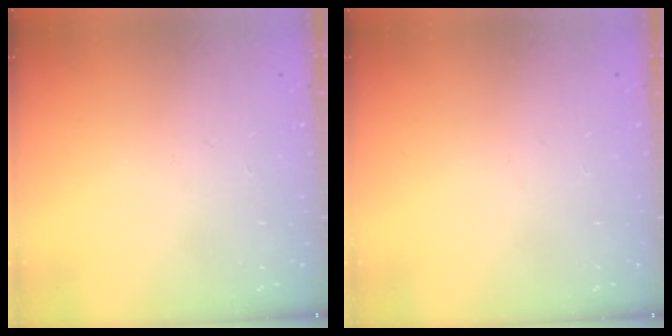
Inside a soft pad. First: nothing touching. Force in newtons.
{"total": 0.0}